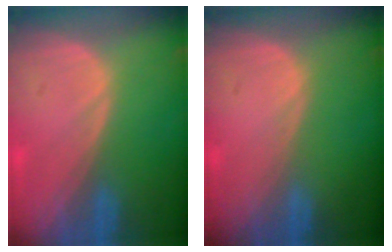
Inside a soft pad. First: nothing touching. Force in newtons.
{"total": 0.0}